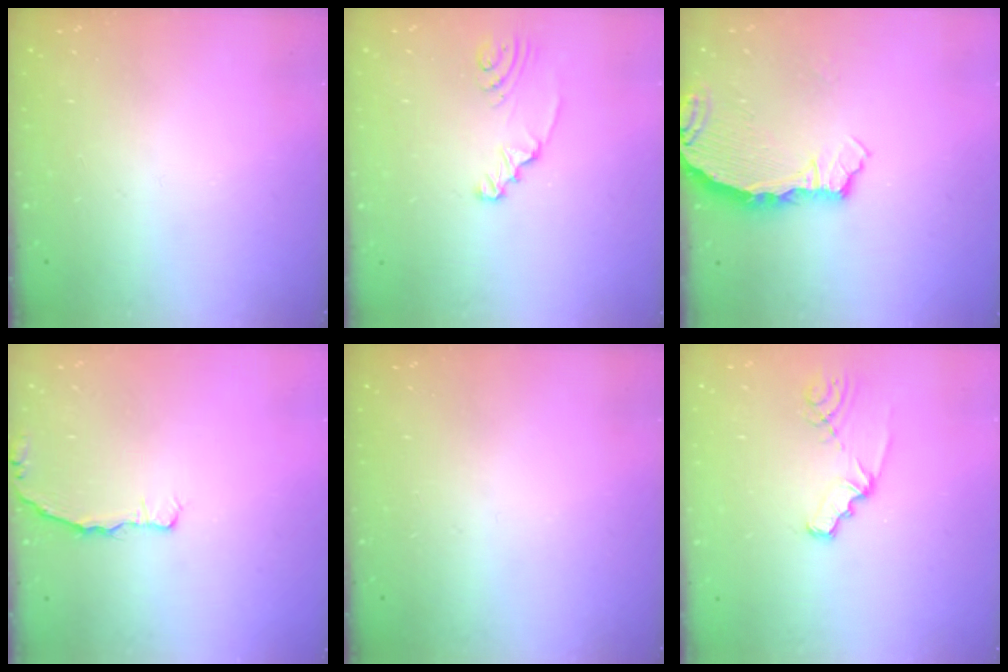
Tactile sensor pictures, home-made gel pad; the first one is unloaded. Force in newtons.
{"total": 2.5, "press": 2.5, "slide": 0.3}
{"total": 5.4, "press": 5.4, "slide": 0.4}
{"total": 2.9, "press": 2.9, "slide": 0.5}
{"total": 0.0}
{"total": 2.6, "press": 2.6, "slide": 0.3}